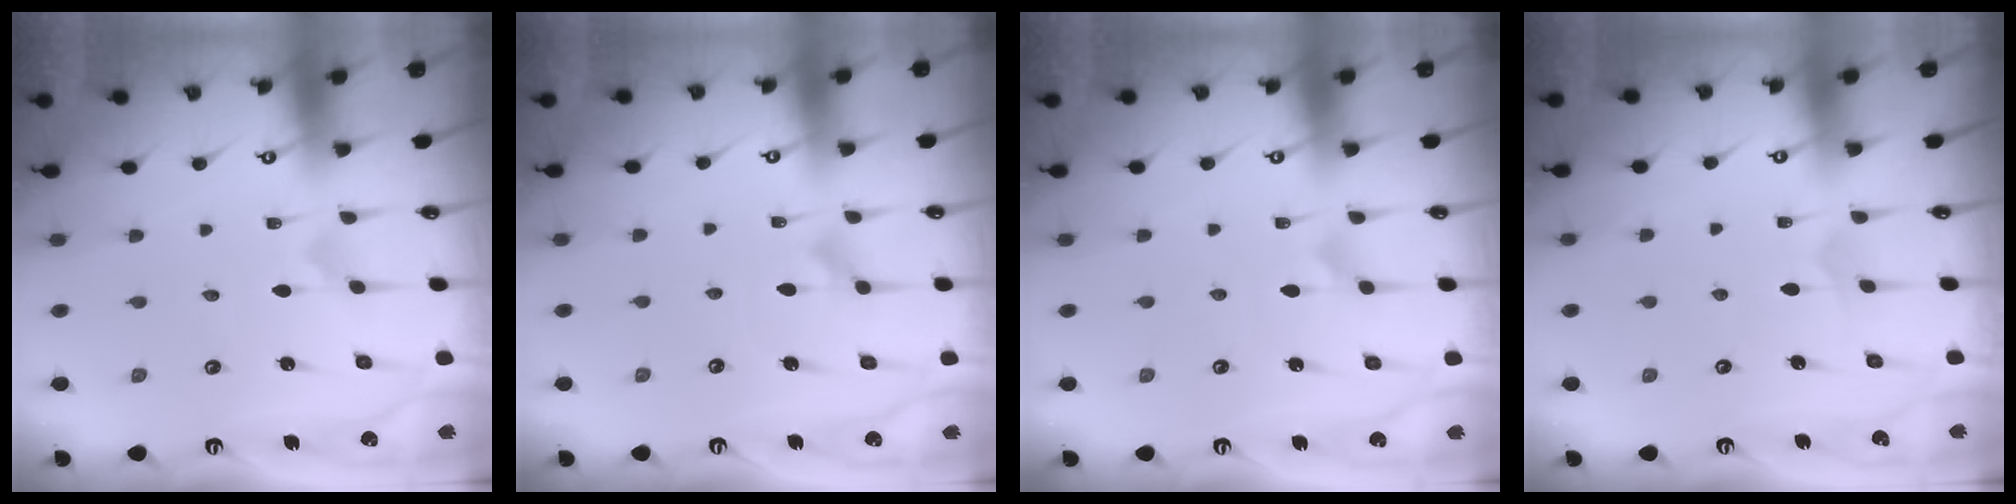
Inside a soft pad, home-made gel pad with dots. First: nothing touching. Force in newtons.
{"total": 3.8, "press": 3.8, "slide": 0.3}
{"total": 2.4, "press": 2.4, "slide": 0.6}
{"total": 3.3, "press": 3.2, "slide": 0.4}